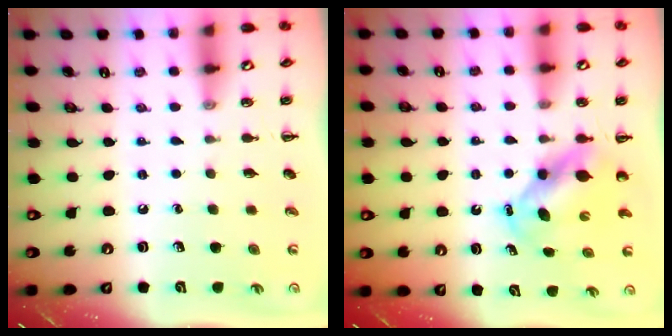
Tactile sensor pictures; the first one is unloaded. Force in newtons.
{"total": 5.6, "press": 5.5, "slide": 1.1}